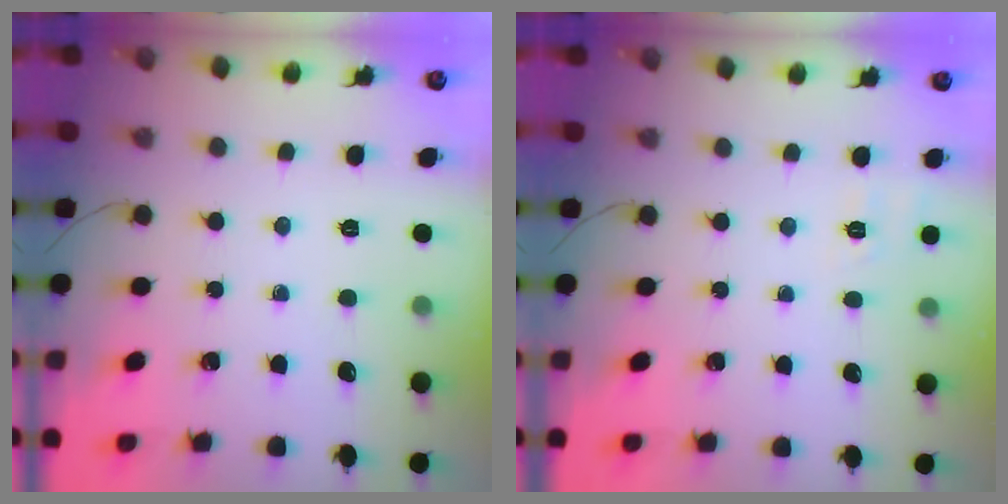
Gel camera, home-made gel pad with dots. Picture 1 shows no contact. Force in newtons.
{"total": 5.4, "press": 5.0, "slide": 1.8}